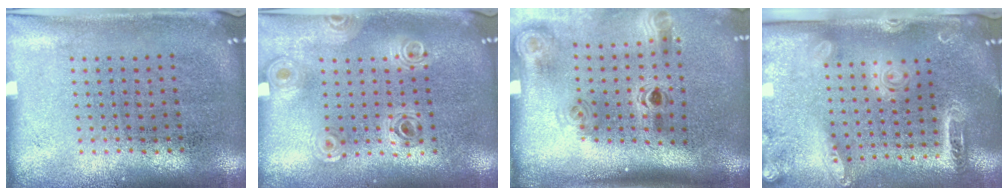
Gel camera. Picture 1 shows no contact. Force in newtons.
{"total": 0.9, "press": 0.9, "slide": 0.2}
{"total": 2.1, "press": 1.4, "slide": 1.6}
{"total": 2.5, "press": 2.0, "slide": 1.6}